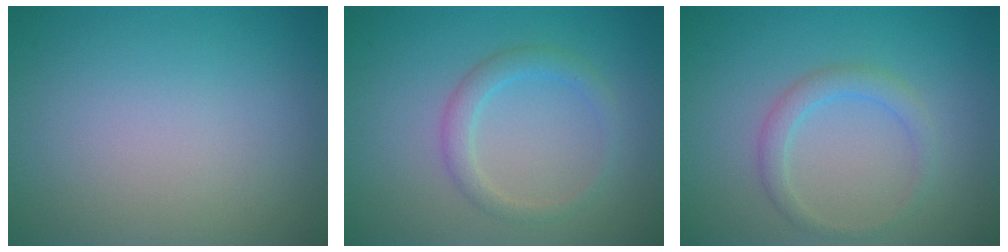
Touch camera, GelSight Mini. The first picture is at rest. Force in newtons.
{"total": 2.0, "press": 2.0, "slide": 0.2}
{"total": 2.0, "press": 2.0, "slide": 0.1}